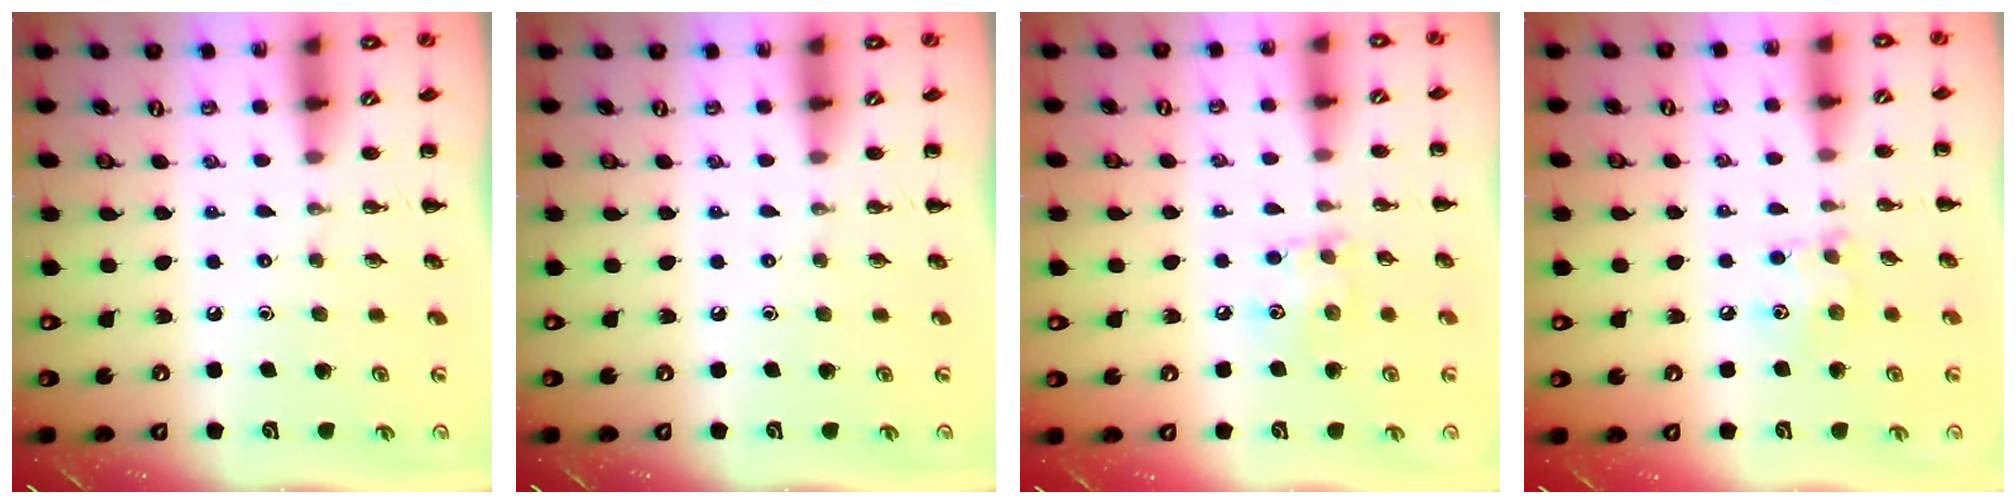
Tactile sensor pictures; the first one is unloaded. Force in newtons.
{"total": 0.0}
{"total": 6.5, "press": 6.5, "slide": 0.8}
{"total": 5.6, "press": 5.5, "slide": 0.5}